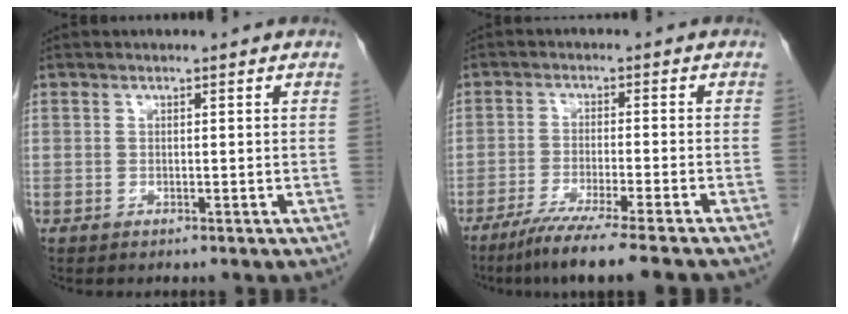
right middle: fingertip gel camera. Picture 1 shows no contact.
{"total": 10.4, "force": [-8.2, -1.1, 6.2], "torque": [-0.087, -0.032, -0.130]}